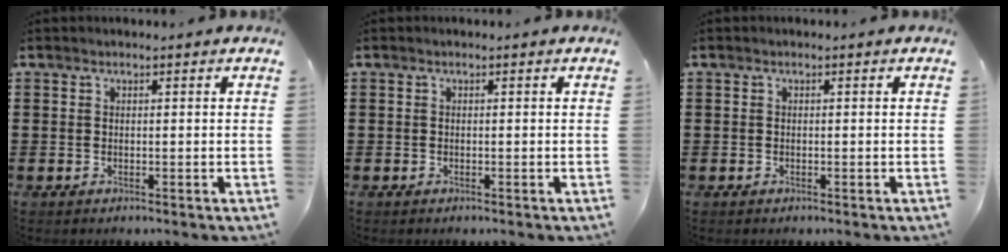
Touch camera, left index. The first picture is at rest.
{"total": 0.0}
{"total": 0.0}